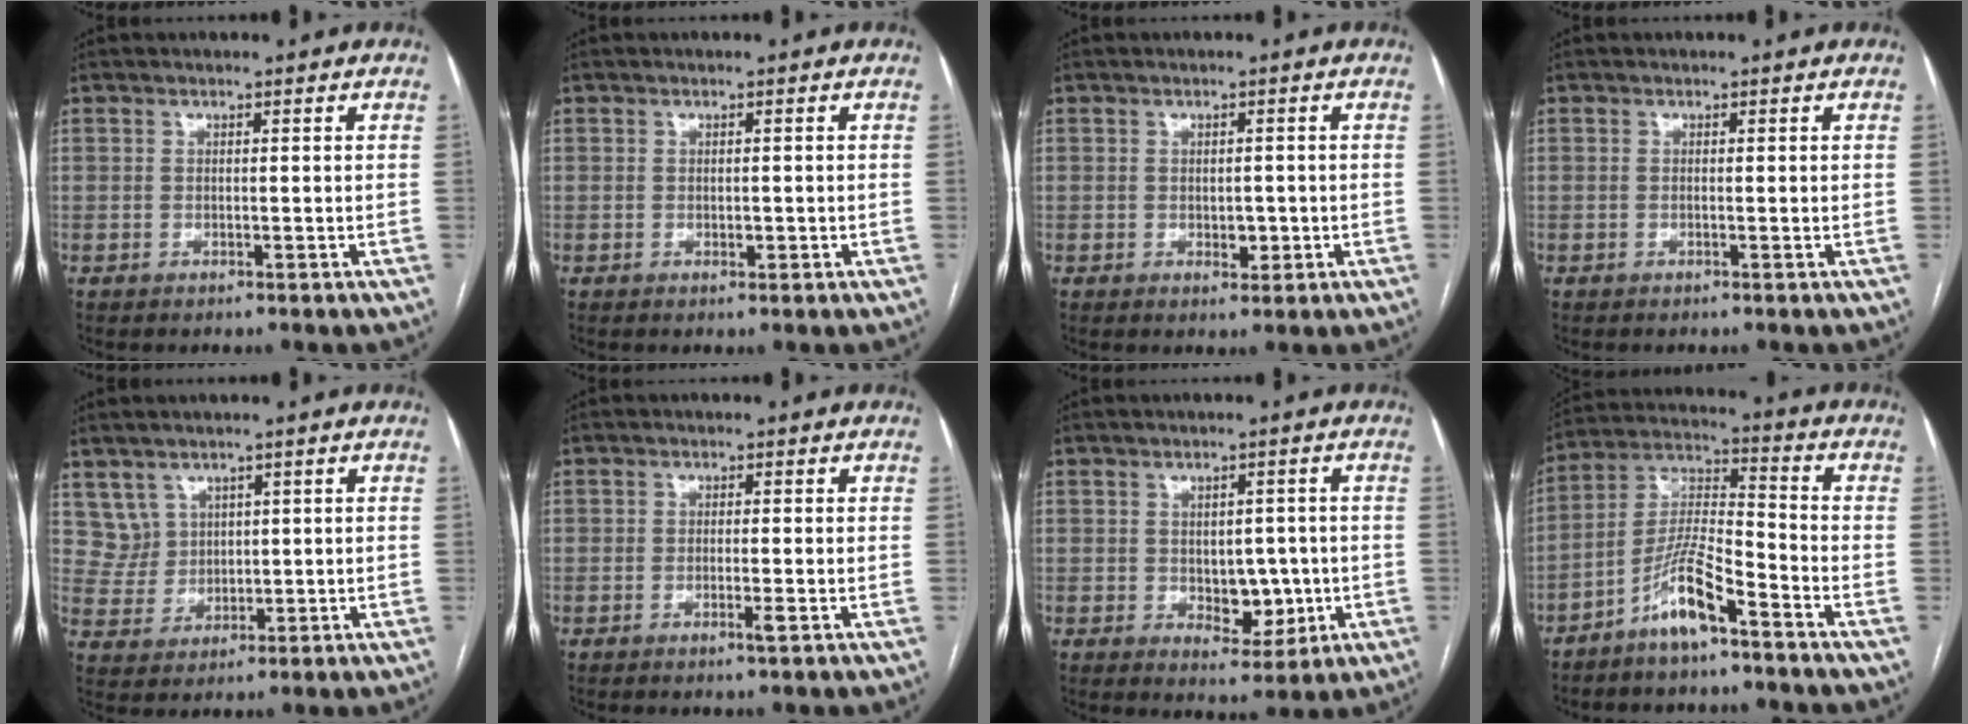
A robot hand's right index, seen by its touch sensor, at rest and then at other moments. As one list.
[{"total": 1.0, "force": [-0.2, 0.8, 0.6], "torque": [-0.008, 0.001, 0.001]}, {"total": 2.2, "force": [-0.4, 1.5, 1.5], "torque": [-0.018, 0.002, 0.001]}, {"total": 0.0}, {"total": 4.8, "force": [2.6, 4.0, 0.1], "torque": [-0.006, 0.014, 0.062]}, {"total": 1.7, "force": [-0.8, 0.2, 1.5], "torque": [-0.022, -0.002, -0.013]}, {"total": 5.8, "force": [-0.7, 3.7, 4.4], "torque": [-0.048, 0.007, 0.003]}, {"total": 9.4, "force": [-6.1, 1.4, 7.0], "torque": [-0.149, 0.001, -0.120]}]